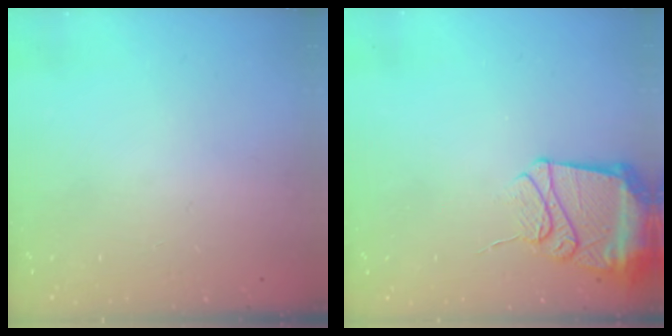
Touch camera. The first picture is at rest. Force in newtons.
{"total": 12.8, "press": 12.8, "slide": 1.1}